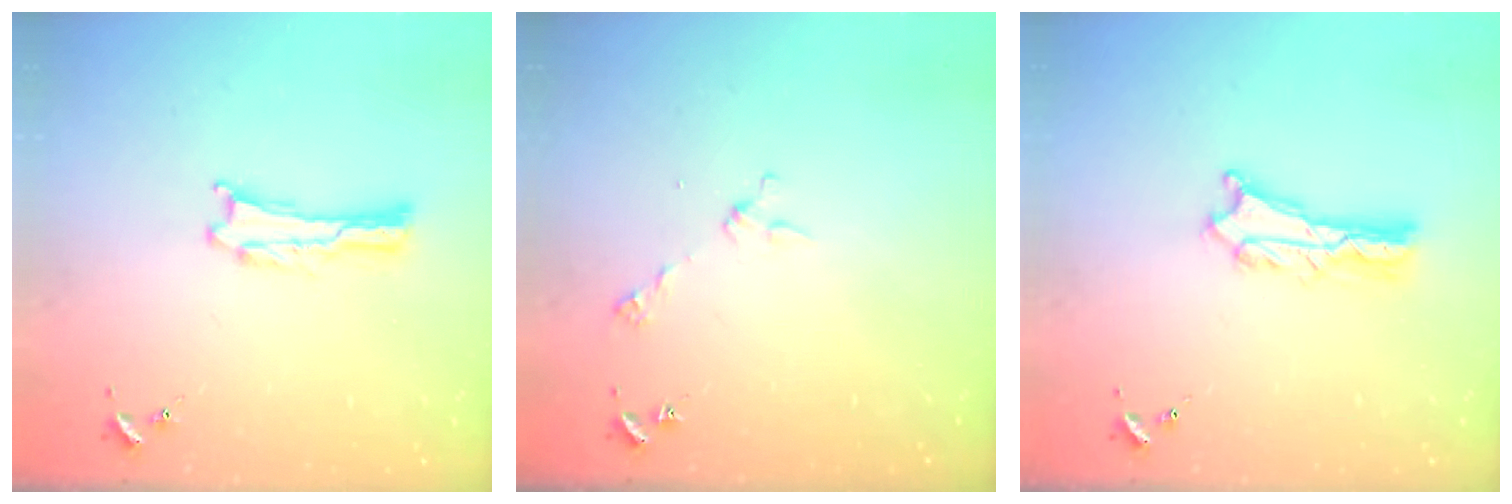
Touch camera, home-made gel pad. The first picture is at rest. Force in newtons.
{"total": 2.9, "press": 2.9, "slide": 0.2}
{"total": 2.7, "press": 2.6, "slide": 0.3}